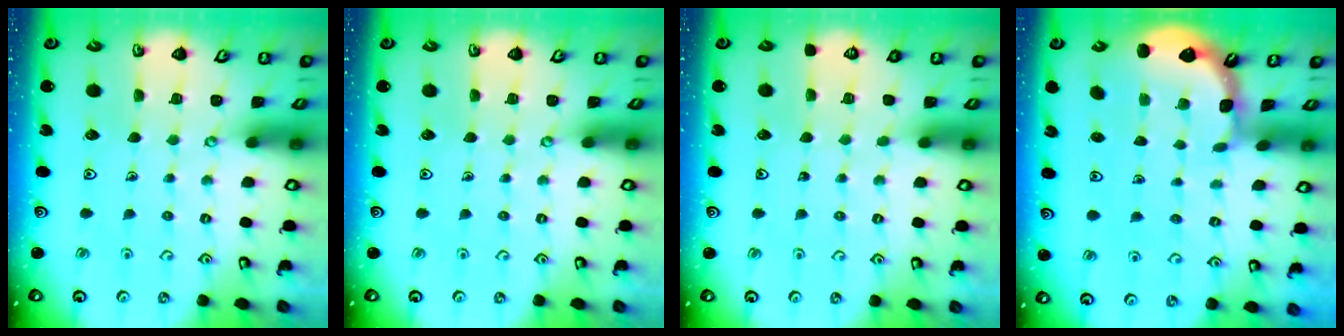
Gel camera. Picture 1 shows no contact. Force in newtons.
{"total": 0.0}
{"total": 0.0}
{"total": 0.9, "press": 0.9, "slide": 0.2}